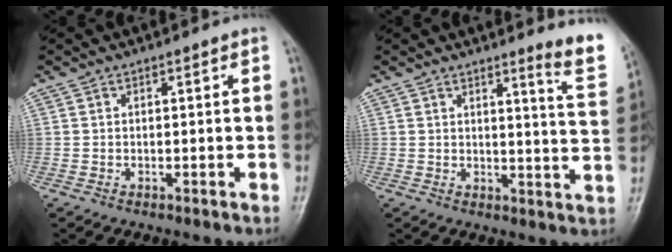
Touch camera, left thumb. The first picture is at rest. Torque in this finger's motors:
{"motor_torque": [0.17, -0.03, 0.22, 0.32, 0.05]}